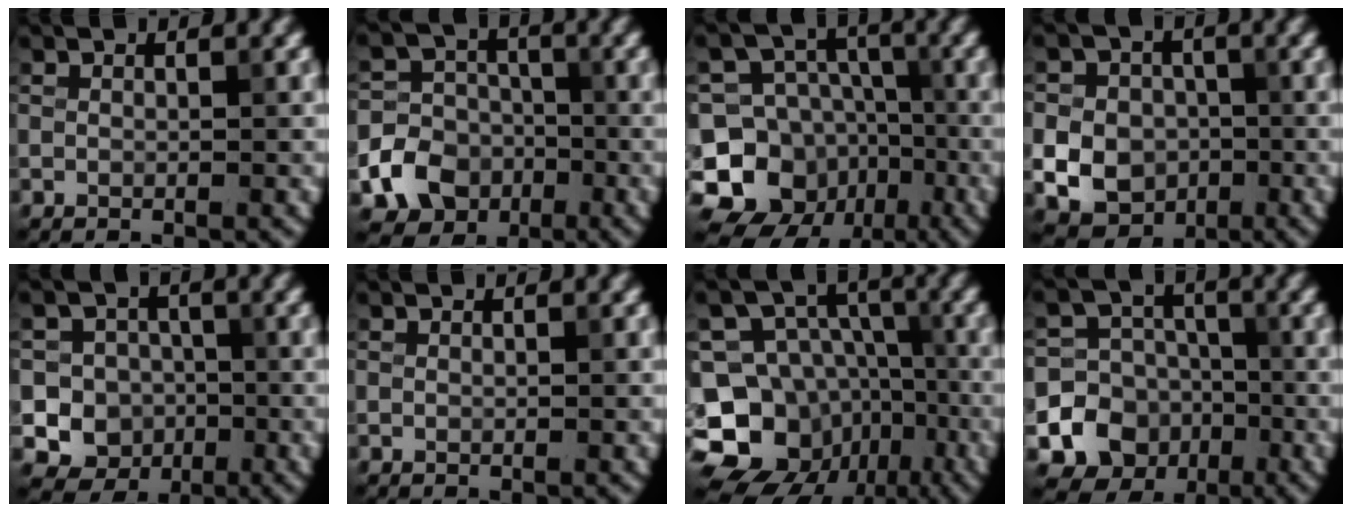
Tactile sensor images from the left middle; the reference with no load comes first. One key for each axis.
{"total": 6.3, "fx": -2.4, "fy": 5.4, "fz": 2.1, "tx": -0.018, "ty": -0.002, "tz": -0.065}
{"total": 11.8, "fx": -5.2, "fy": 10.0, "fz": 3.4, "tx": -0.070, "ty": 0.006, "tz": -0.104}
{"total": 8.8, "fx": -1.6, "fy": 8.0, "fz": 3.5, "tx": -0.059, "ty": 0.010, "tz": -0.059}
{"total": 8.0, "fx": -2.2, "fy": 7.5, "fz": 1.6, "tx": -0.016, "ty": 0.007, "tz": -0.067}
{"total": 0.0}
{"total": 14.7, "fx": -7.3, "fy": 11.9, "fz": 4.8, "tx": -0.088, "ty": -0.013, "tz": -0.126}
{"total": 11.5, "fx": -4.1, "fy": 10.5, "fz": 2.3, "tx": -0.042, "ty": -0.028, "tz": -0.081}